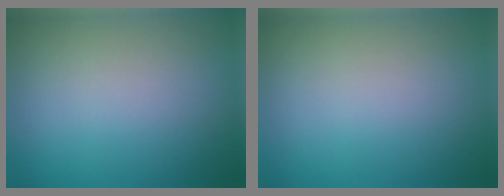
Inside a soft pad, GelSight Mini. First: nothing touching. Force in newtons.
{"total": 0.0}